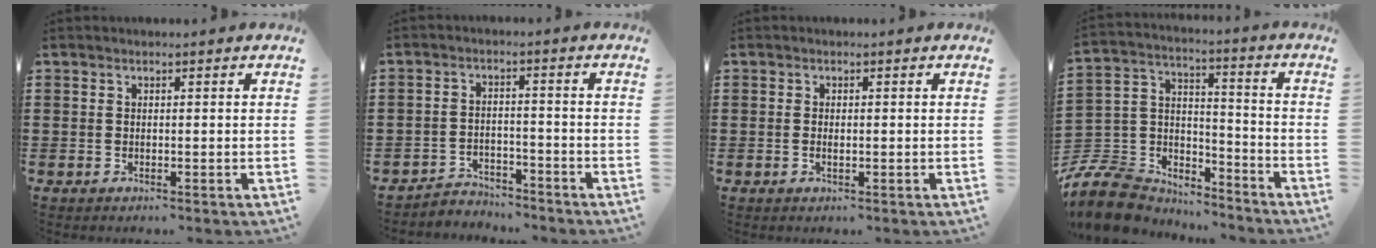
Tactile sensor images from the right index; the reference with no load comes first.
{"total": 3.6, "force": [-3.5, 0.8, -0.1], "torque": [-0.007, 0.003, -0.076]}
{"total": 0.9, "force": [-0.1, 0.4, 0.8], "torque": [-0.016, 0.000, -0.002]}
{"total": 9.8, "force": [-8.7, 4.1, 2.1], "torque": [-0.076, 0.011, -0.173]}